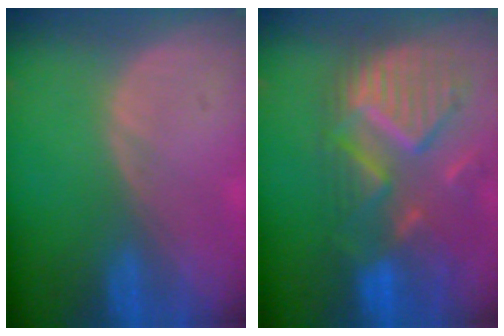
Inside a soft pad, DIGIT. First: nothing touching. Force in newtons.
{"total": 11.7, "press": 10.3, "slide": 5.6}